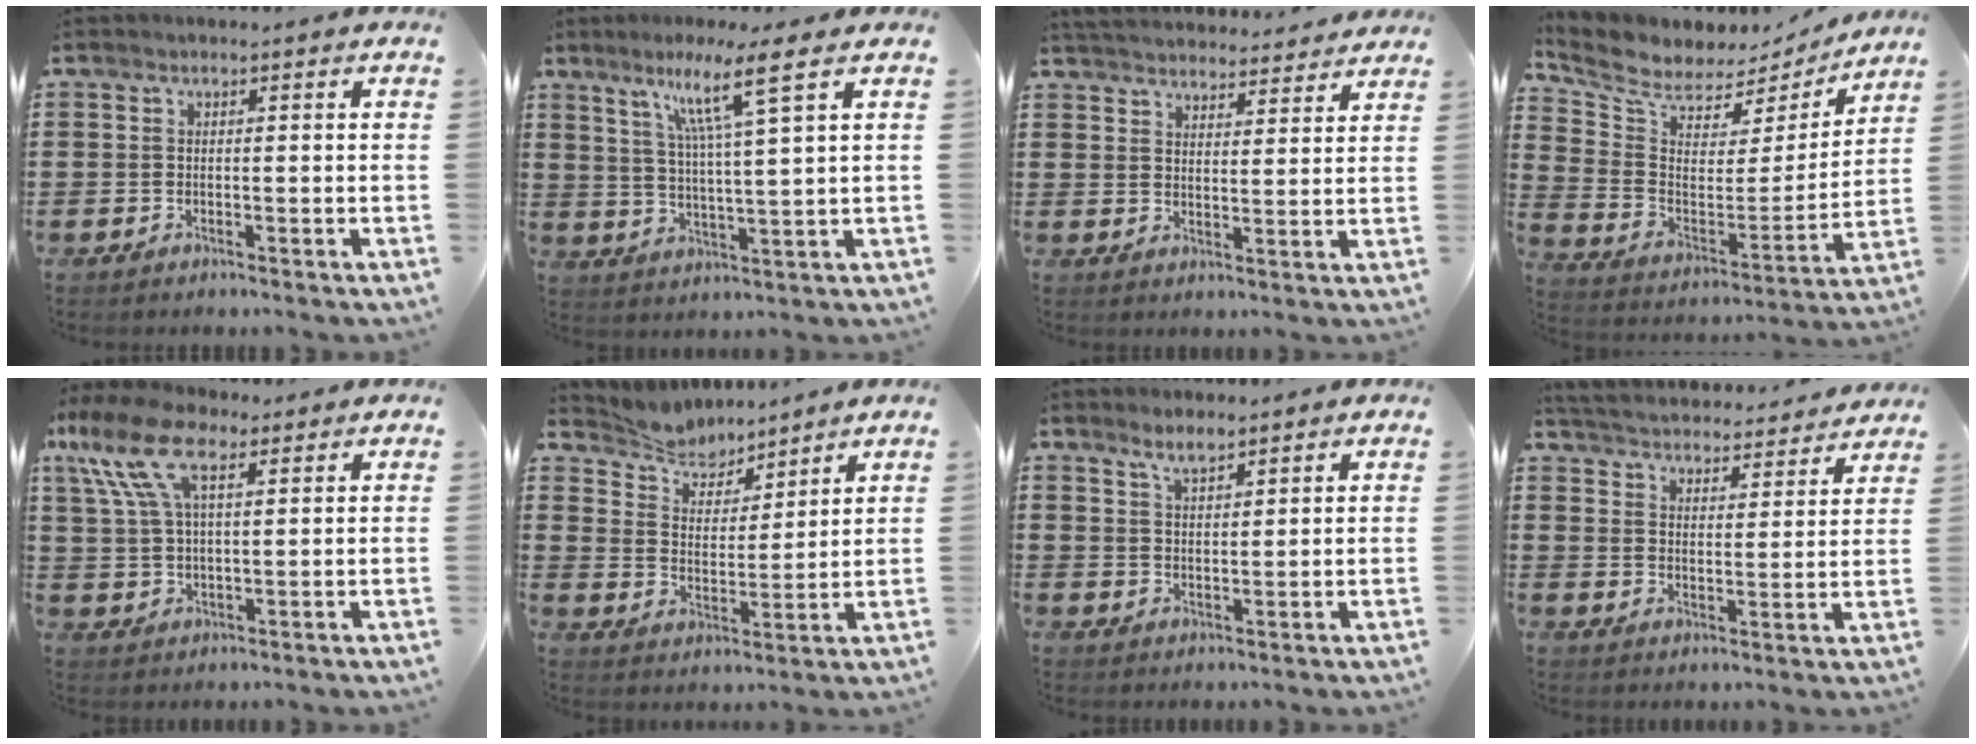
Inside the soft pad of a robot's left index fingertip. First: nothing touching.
{"total": 9.1, "force": [5.3, -0.6, 7.4], "torque": [-0.150, -0.009, 0.083]}
{"total": 4.2, "force": [4.2, 0.2, 0.2], "torque": [-0.021, -0.022, 0.074]}
{"total": 6.4, "force": [5.5, 3.0, 1.4], "torque": [-0.067, -0.042, 0.096]}
{"total": 10.1, "force": [5.6, 4.4, 7.2], "torque": [-0.176, -0.002, 0.098]}
{"total": 5.4, "force": [5.1, 1.6, 0.4], "torque": [-0.038, -0.026, 0.090]}
{"total": 3.3, "force": [2.7, 0.8, 1.6], "torque": [-0.038, 0.002, 0.048]}
{"total": 3.9, "force": [3.8, -0.2, -0.2], "torque": [-0.021, -0.035, 0.061]}